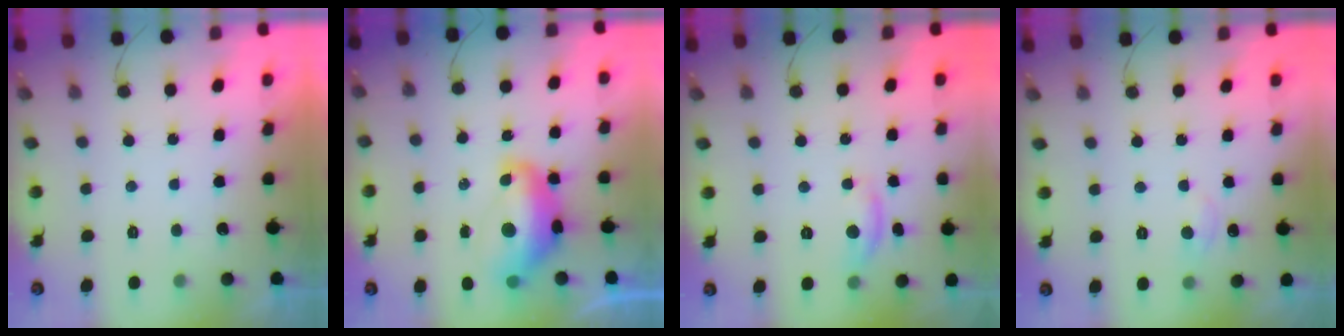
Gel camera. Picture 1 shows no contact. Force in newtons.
{"total": 14.4, "press": 14.4, "slide": 1.3}
{"total": 6.2, "press": 6.2, "slide": 0.3}
{"total": 5.5, "press": 5.4, "slide": 0.7}